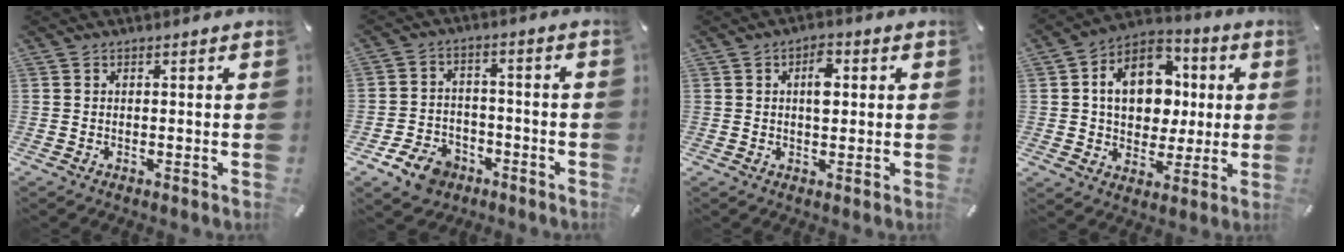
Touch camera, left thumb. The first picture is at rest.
{"total": 8.7, "force": [-5.4, 6.0, 3.2], "torque": [-0.065, 0.038, -0.098]}
{"total": 5.1, "force": [1.0, 2.8, 4.1], "torque": [-0.053, -0.004, 0.009]}
{"total": 15.2, "force": [1.7, 11.9, 9.2], "torque": [-0.166, 0.002, 0.034]}